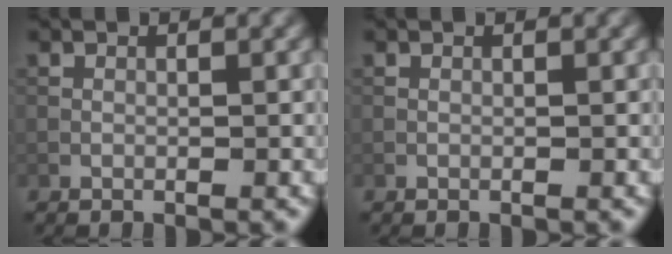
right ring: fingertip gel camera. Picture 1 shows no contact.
{"total": 0.0}